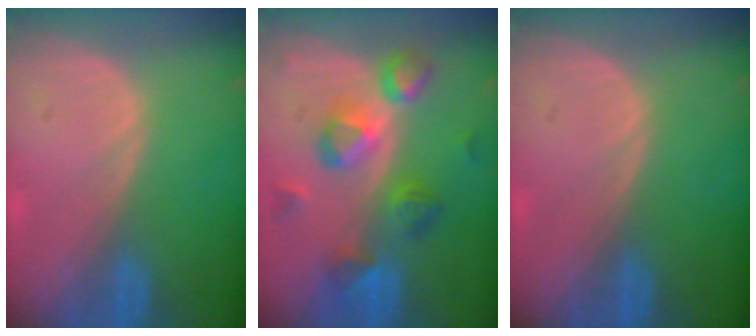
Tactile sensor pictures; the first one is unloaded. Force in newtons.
{"total": 8.1, "press": 8.0, "slide": 1.5}
{"total": 0.0}